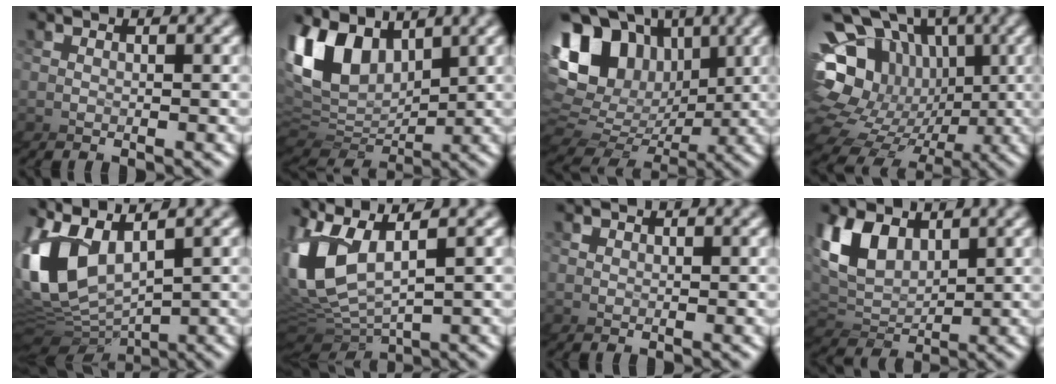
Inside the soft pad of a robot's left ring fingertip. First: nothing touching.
{"total": 5.3, "force": [2.9, 3.9, 1.9], "torque": [-0.072, 0.011, 0.040]}
{"total": 8.7, "force": [3.3, 7.0, 4.1], "torque": [-0.092, 0.020, 0.035]}
{"total": 9.8, "force": [-0.7, 7.7, 6.0], "torque": [-0.130, -0.019, -0.013]}
{"total": 4.8, "force": [0.1, 3.6, 3.2], "torque": [-0.128, -0.003, -0.005]}
{"total": 3.8, "force": [0.4, 2.8, 2.6], "torque": [-0.124, -0.003, 0.002]}
{"total": 0.8, "force": [0.5, 0.3, -0.6], "torque": [0.008, -0.003, 0.008]}
{"total": 3.4, "force": [2.6, 1.8, -1.2], "torque": [-0.029, 0.007, 0.031]}